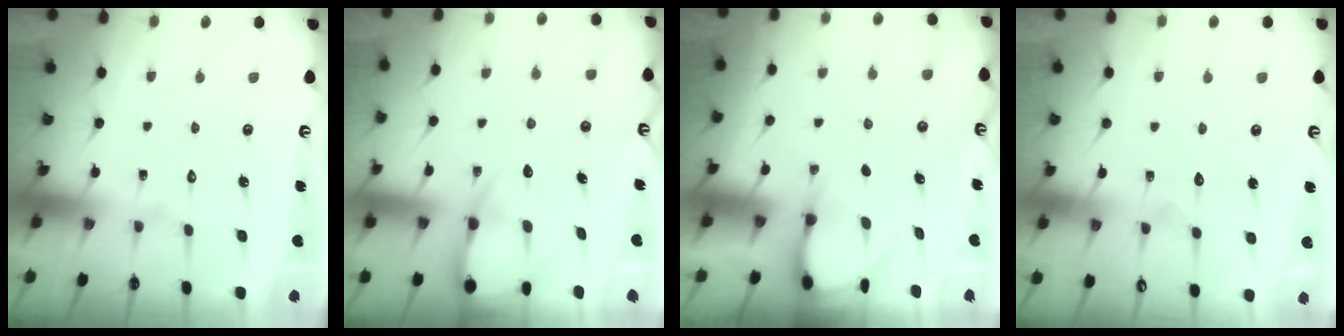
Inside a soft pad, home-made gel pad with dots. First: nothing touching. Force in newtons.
{"total": 6.3, "press": 6.2, "slide": 0.7}
{"total": 3.1, "press": 3.1, "slide": 0.3}
{"total": 4.8, "press": 4.8, "slide": 0.4}